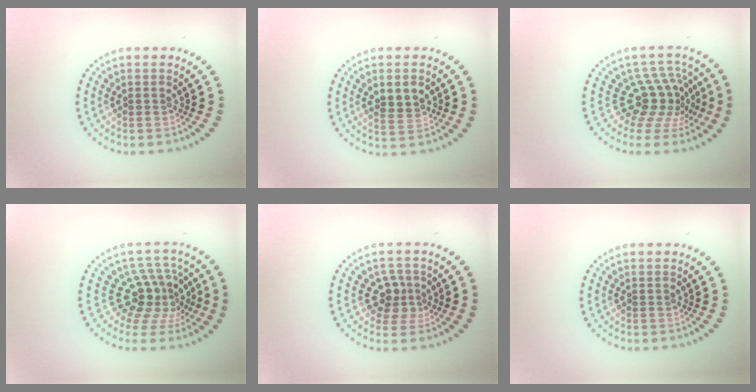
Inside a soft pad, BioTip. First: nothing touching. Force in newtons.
{"total": 2.9, "press": 2.9, "slide": 0.4}
{"total": 4.5, "press": 3.2, "slide": 3.1}
{"total": 4.4, "press": 3.4, "slide": 2.9}
{"total": 2.6, "press": 2.4, "slide": 1.1}
{"total": 0.0}